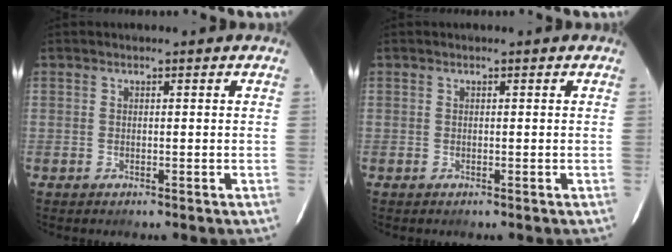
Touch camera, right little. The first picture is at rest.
{"total": 0.0}